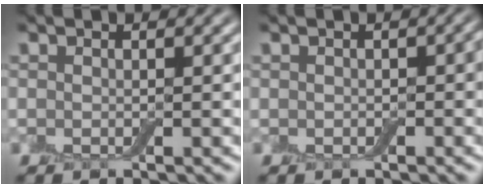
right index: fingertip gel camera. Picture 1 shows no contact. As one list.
[{"total": 1.2, "force": [-0.1, 0.8, 0.9], "torque": [-0.015, 0.000, -0.003]}]